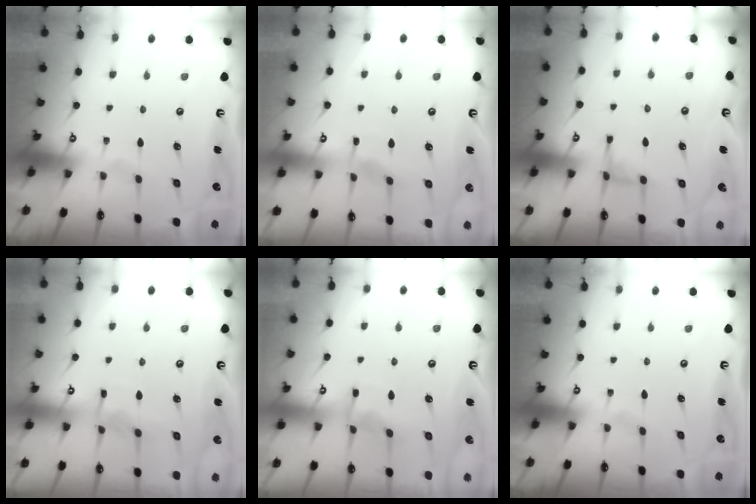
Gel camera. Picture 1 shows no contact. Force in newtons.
{"total": 3.6, "press": 3.6, "slide": 0.4}
{"total": 5.1, "press": 5.0, "slide": 0.7}
{"total": 6.1, "press": 6.0, "slide": 0.7}
{"total": 7.3, "press": 7.2, "slide": 0.6}
{"total": 0.0}